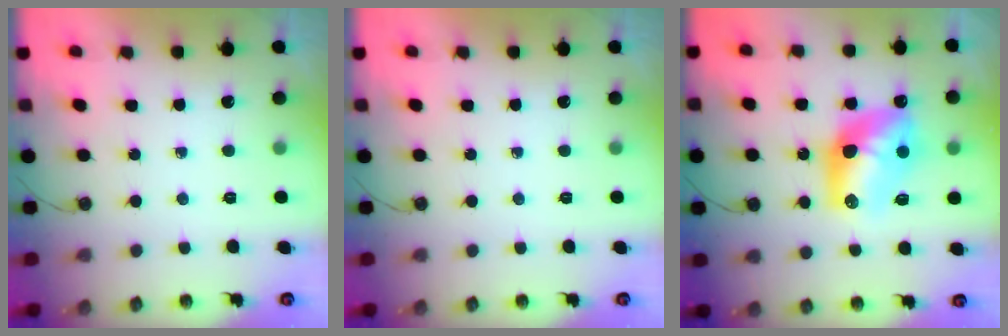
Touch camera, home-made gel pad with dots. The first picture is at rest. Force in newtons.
{"total": 0.0}
{"total": 13.0, "press": 13.0, "slide": 0.9}